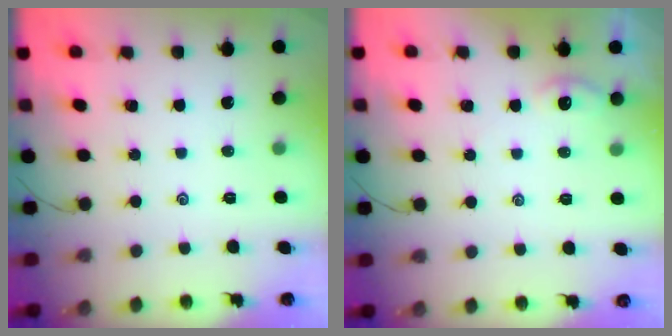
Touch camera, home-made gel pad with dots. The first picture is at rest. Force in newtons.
{"total": 2.0, "press": 2.0, "slide": 0.2}